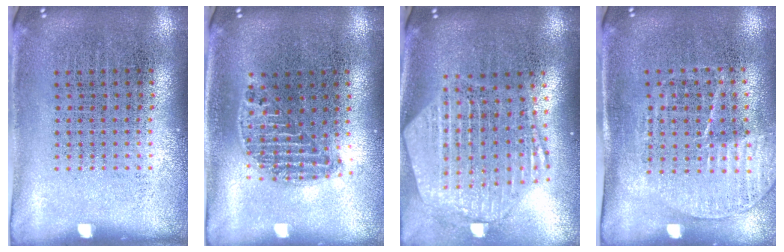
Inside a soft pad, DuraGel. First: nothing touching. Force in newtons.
{"total": 1.2, "press": 1.0, "slide": 0.6}
{"total": 2.7, "press": 2.3, "slide": 1.5}
{"total": 1.5, "press": 1.3, "slide": 0.8}